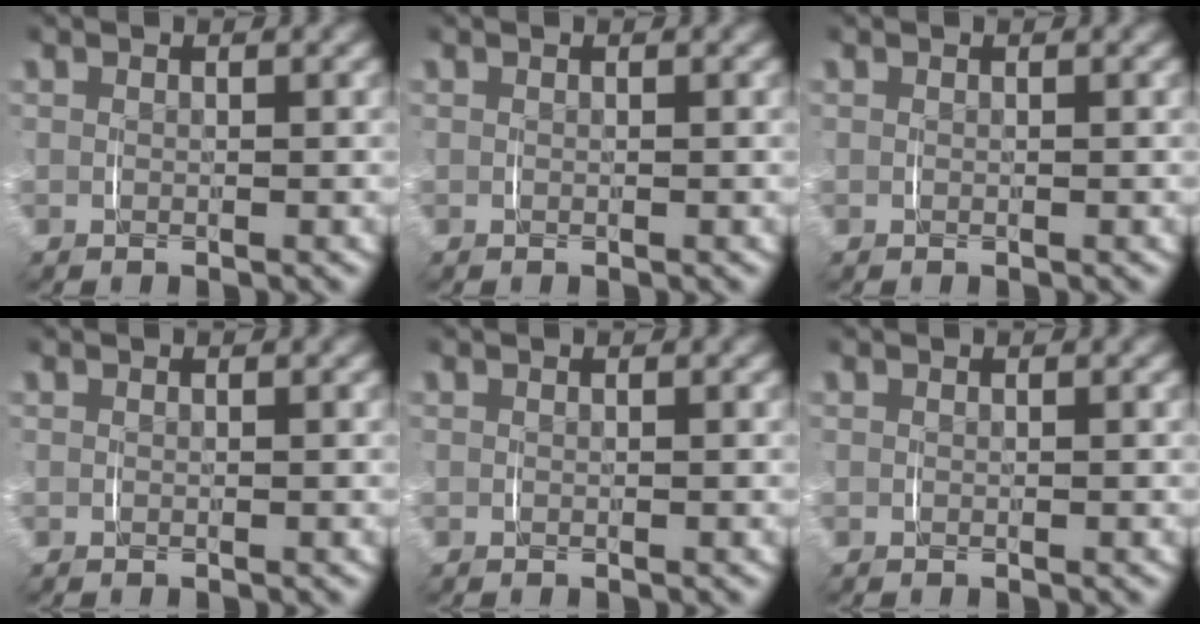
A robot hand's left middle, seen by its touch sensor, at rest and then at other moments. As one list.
[{"total": 0.0}, {"total": 0.0}, {"total": 0.0}, {"total": 0.0}, {"total": 0.0}]